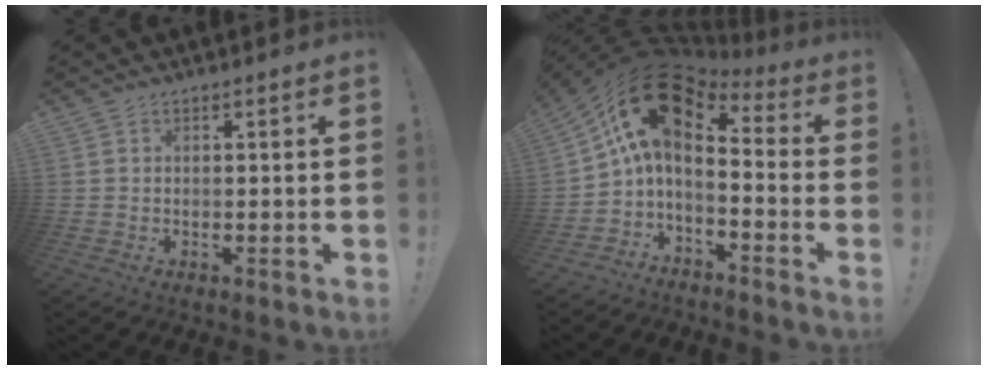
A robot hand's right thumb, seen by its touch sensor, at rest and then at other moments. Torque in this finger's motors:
{"motor_torque": [2.71, 2.31, 1.60, -1.15, 0.19]}